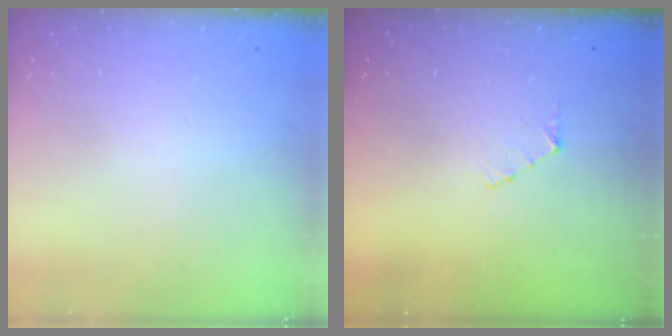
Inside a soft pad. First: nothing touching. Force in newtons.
{"total": 5.0, "press": 5.0, "slide": 0.5}